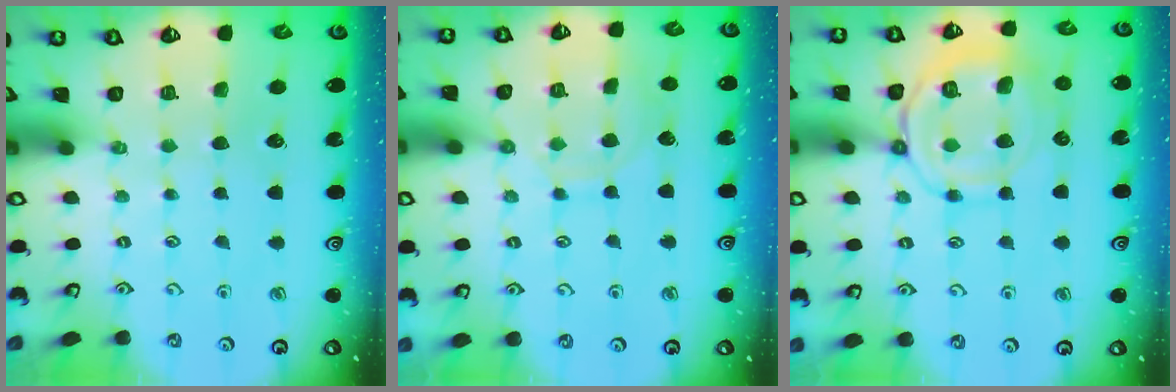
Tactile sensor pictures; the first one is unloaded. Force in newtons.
{"total": 9.0, "press": 9.0, "slide": 0.6}
{"total": 11.3, "press": 11.3, "slide": 1.2}